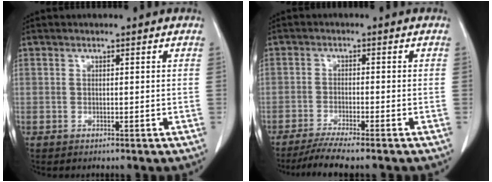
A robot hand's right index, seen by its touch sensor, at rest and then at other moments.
{"total": 5.8, "force": [-4.8, -0.6, 3.1], "torque": [-0.048, -0.017, -0.083]}